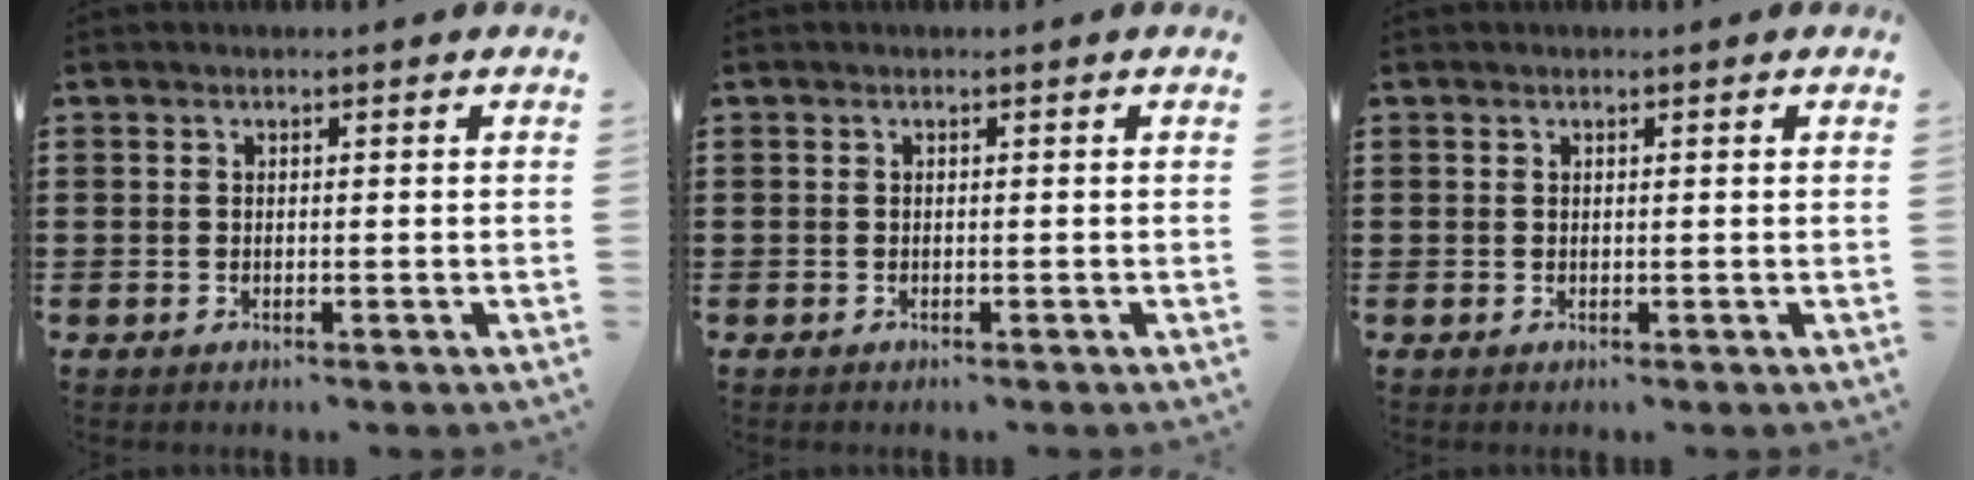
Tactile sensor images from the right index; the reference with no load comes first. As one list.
[{"total": 0.0}, {"total": 0.0}]